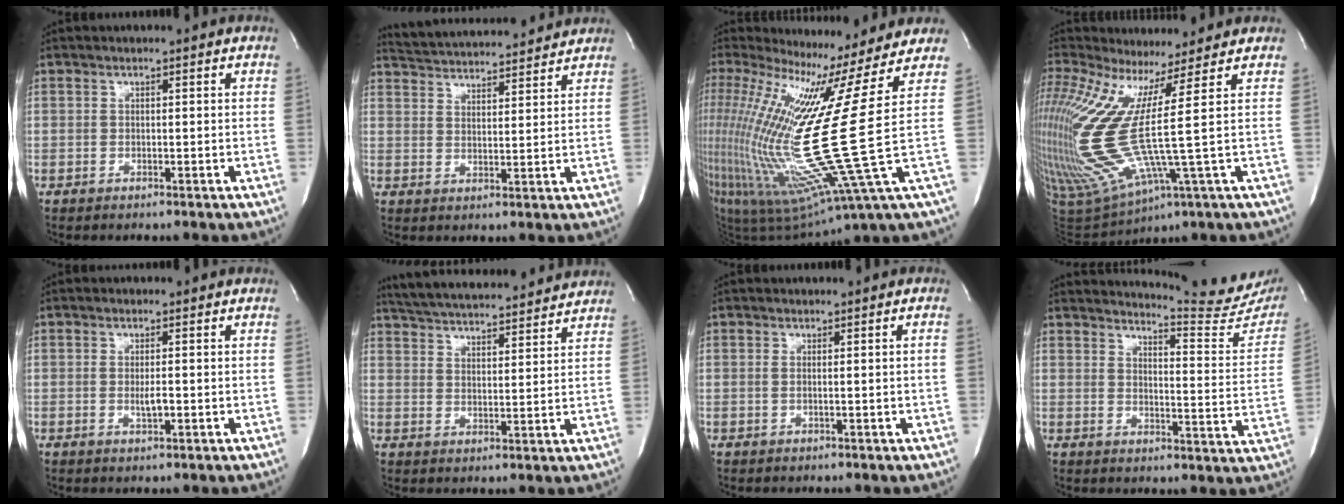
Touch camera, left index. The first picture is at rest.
{"total": 14.3, "force": [13.7, 1.7, 3.9], "torque": [-0.072, 0.026, 0.203]}
{"total": 22.7, "force": [7.2, -3.7, 21.2], "torque": [-0.429, -0.054, 0.128]}
{"total": 16.7, "force": [4.8, -0.6, 16.0], "torque": [-0.364, -0.013, 0.099]}
{"total": 2.0, "force": [-0.3, 0.5, 1.9], "torque": [-0.039, -0.002, -0.005]}
{"total": 18.2, "force": [17.0, 2.4, 6.1], "torque": [-0.109, 0.029, 0.245]}
{"total": 1.4, "force": [0.0, -0.3, 1.4], "torque": [-0.028, 0.006, 0.005]}
{"total": 15.9, "force": [15.6, 0.9, 3.2], "torque": [-0.039, -0.102, 0.168]}